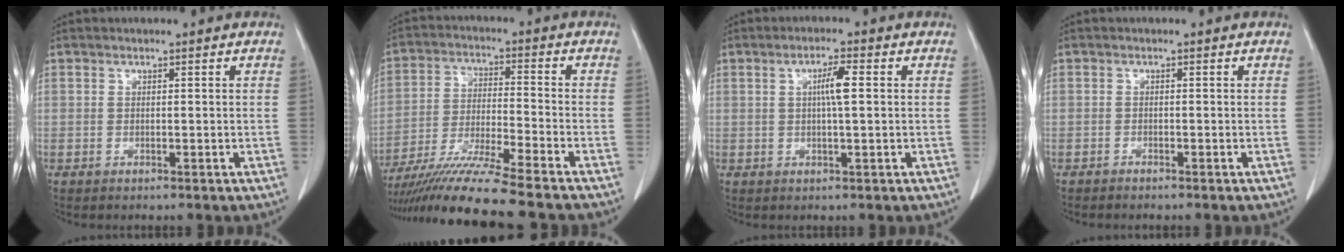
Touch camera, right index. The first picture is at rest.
{"total": 14.1, "force": [-12.0, -1.6, 7.3], "torque": [-0.130, -0.028, -0.206]}
{"total": 3.6, "force": [0.6, 0.2, 3.6], "torque": [-0.064, 0.002, 0.009]}
{"total": 1.0, "force": [-0.9, 0.0, 0.3], "torque": [-0.007, -0.001, -0.014]}